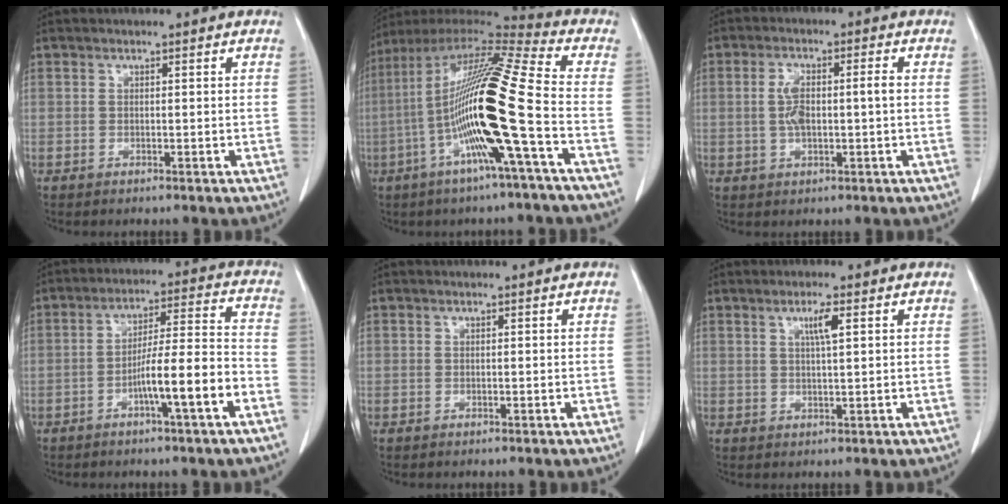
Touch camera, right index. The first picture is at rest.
{"total": 20.3, "force": [-4.5, -0.2, 19.8], "torque": [-0.388, -0.004, -0.096]}
{"total": 5.5, "force": [0.0, 1.4, 5.3], "torque": [-0.114, 0.013, 0.002]}
{"total": 9.8, "force": [-4.2, -0.3, 8.8], "torque": [-0.149, 0.015, -0.067]}
{"total": 0.0}
{"total": 2.9, "force": [1.2, 0.0, 2.7], "torque": [-0.050, 0.000, 0.021]}